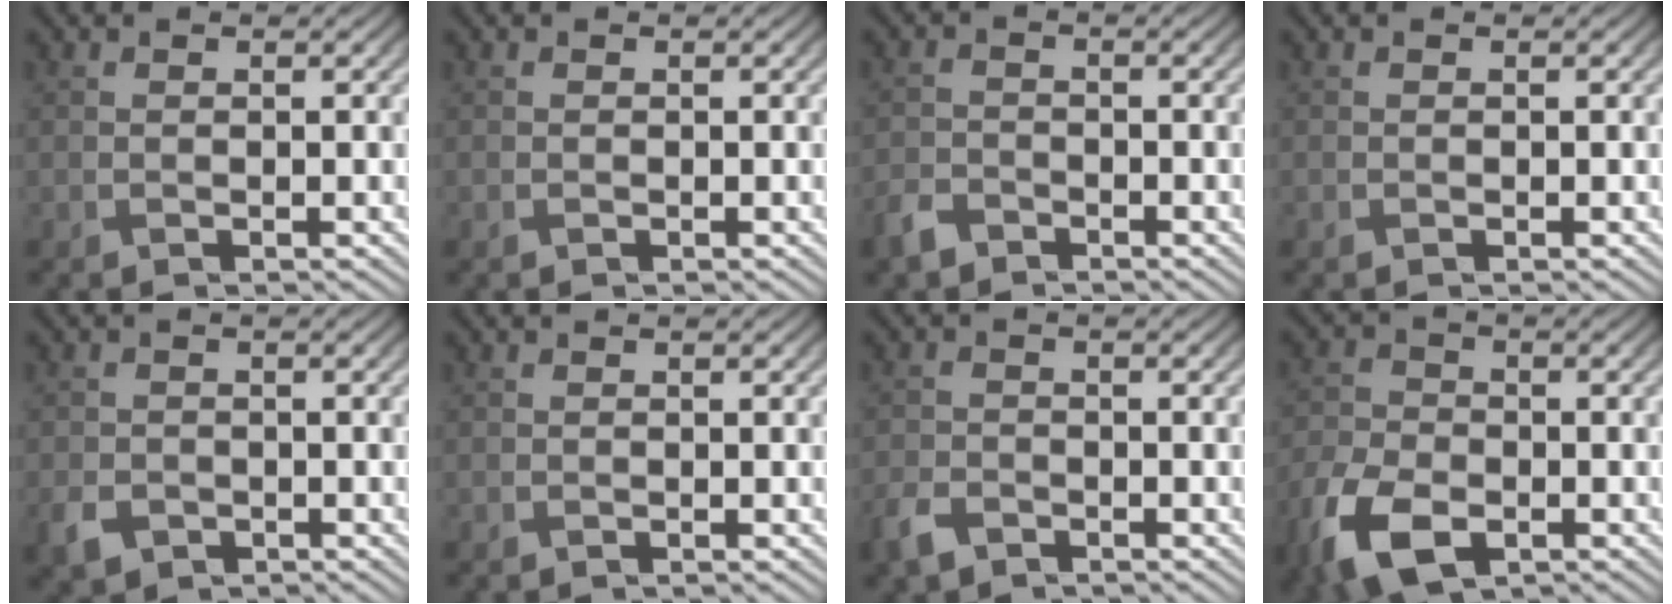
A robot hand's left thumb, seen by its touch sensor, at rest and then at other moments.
{"total": 0.0}
{"total": 2.8, "force": [-2.2, 1.4, 1.0], "torque": [-0.025, -0.006, -0.056]}
{"total": 0.0}
{"total": 3.0, "force": [-1.5, 2.2, 1.3], "torque": [-0.036, -0.013, -0.033]}
{"total": 0.0}
{"total": 3.2, "force": [-2.3, 1.8, 1.4], "torque": [-0.037, -0.010, -0.057]}
{"total": 9.9, "force": [-5.2, 5.6, 6.2], "torque": [-0.164, -0.034, -0.100]}